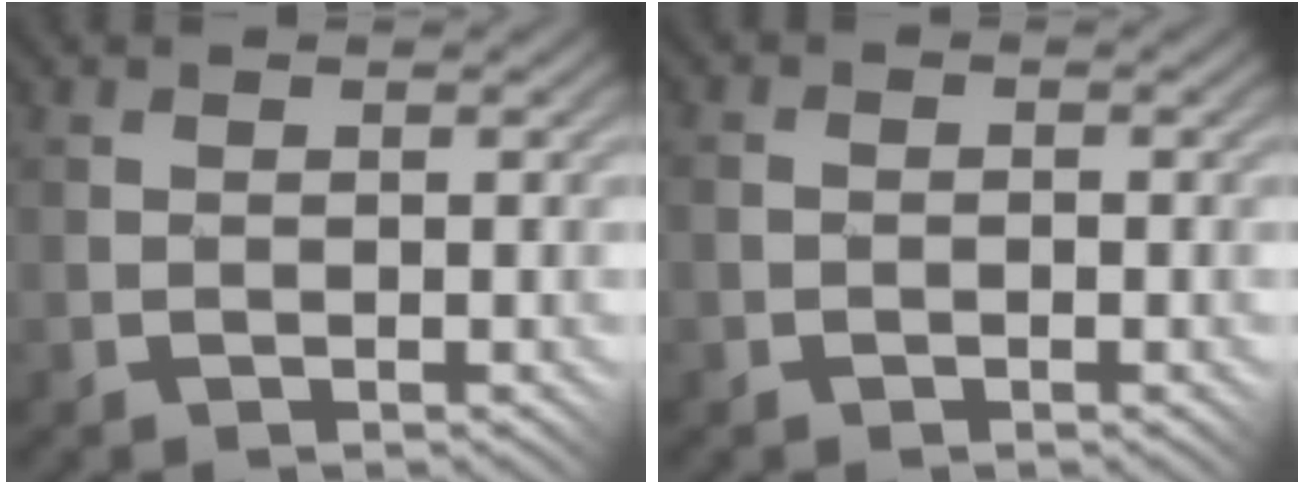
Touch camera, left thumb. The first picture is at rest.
{"total": 2.0, "force": [-0.5, 1.8, 0.7], "torque": [-0.014, 0.001, -0.016]}